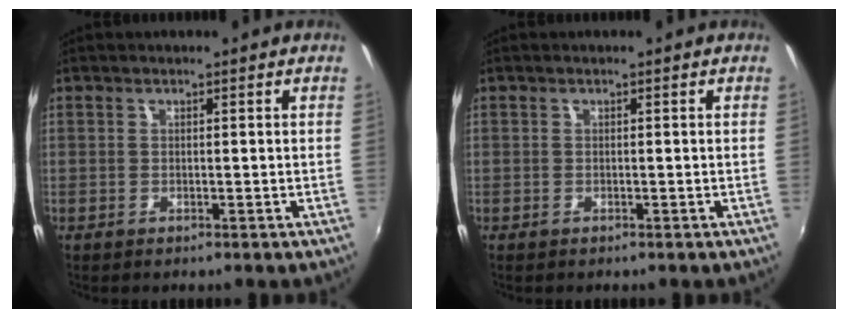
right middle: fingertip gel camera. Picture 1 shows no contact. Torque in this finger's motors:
{"motor_torque": [0.49, -0.72, 0.05, 0.04]}